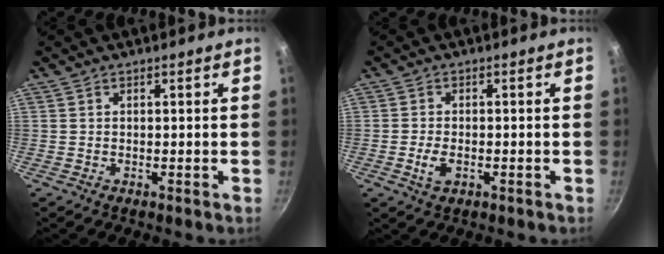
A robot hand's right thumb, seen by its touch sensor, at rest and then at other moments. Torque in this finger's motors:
{"motor_torque": [-0.21, 0.15, -0.30, 0.24, 0.00]}